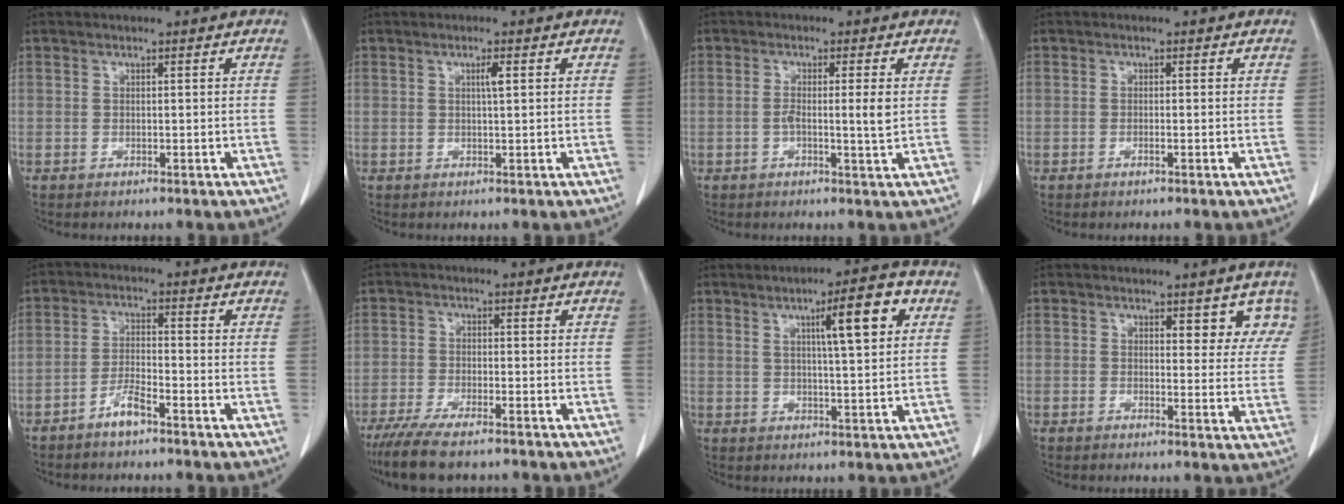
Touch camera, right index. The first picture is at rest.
{"total": 1.5, "force": [0.5, 0.0, 1.4], "torque": [-0.026, 0.001, 0.008]}
{"total": 3.6, "force": [0.0, -0.1, 3.6], "torque": [-0.069, -0.002, 0.003]}
{"total": 0.6, "force": [-0.3, 0.0, 0.5], "torque": [-0.013, 0.002, -0.002]}
{"total": 3.9, "force": [-2.9, 0.7, 2.6], "torque": [-0.052, 0.003, -0.055]}
{"total": 9.2, "force": [-7.4, 1.6, 5.2], "torque": [-0.085, -0.020, -0.119]}
{"total": 9.1, "force": [3.6, 0.5, 8.3], "torque": [-0.123, 0.006, 0.050]}
{"total": 5.4, "force": [3.7, 2.5, 2.9], "torque": [-0.009, -0.010, 0.035]}